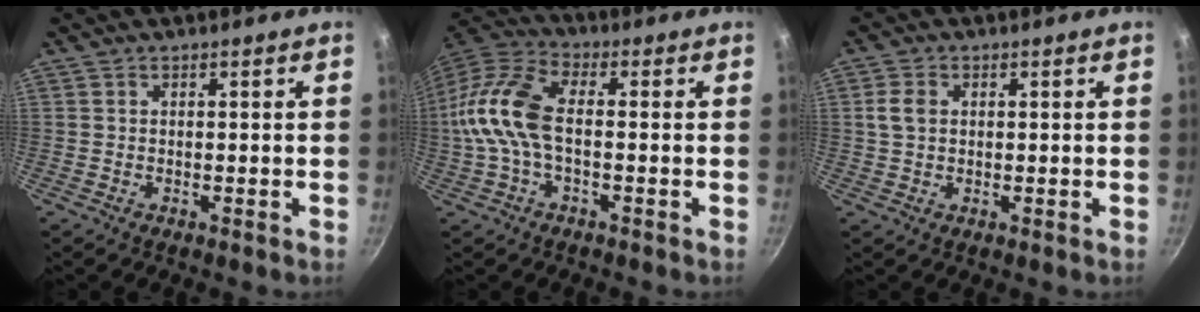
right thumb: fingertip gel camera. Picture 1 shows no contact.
{"total": 13.1, "force": [-0.9, 6.8, 11.1], "torque": [-0.233, 0.033, -0.036]}
{"total": 3.6, "force": [0.7, 2.7, 2.3], "torque": [-0.039, 0.005, 0.011]}